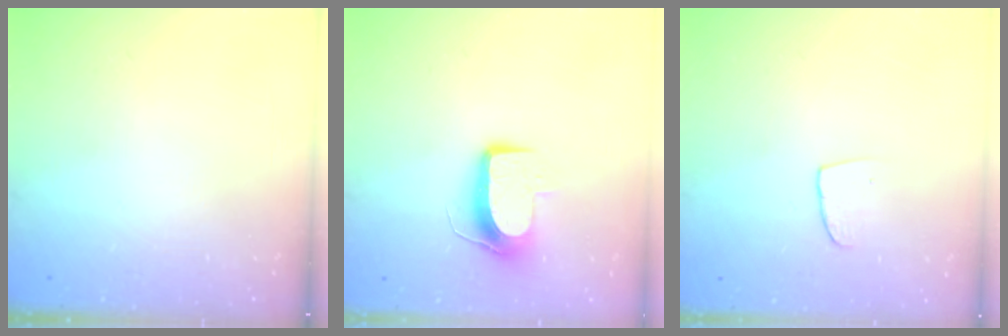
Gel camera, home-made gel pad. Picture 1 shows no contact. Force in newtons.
{"total": 9.5, "press": 9.5, "slide": 0.3}
{"total": 5.5, "press": 5.5, "slide": 0.4}